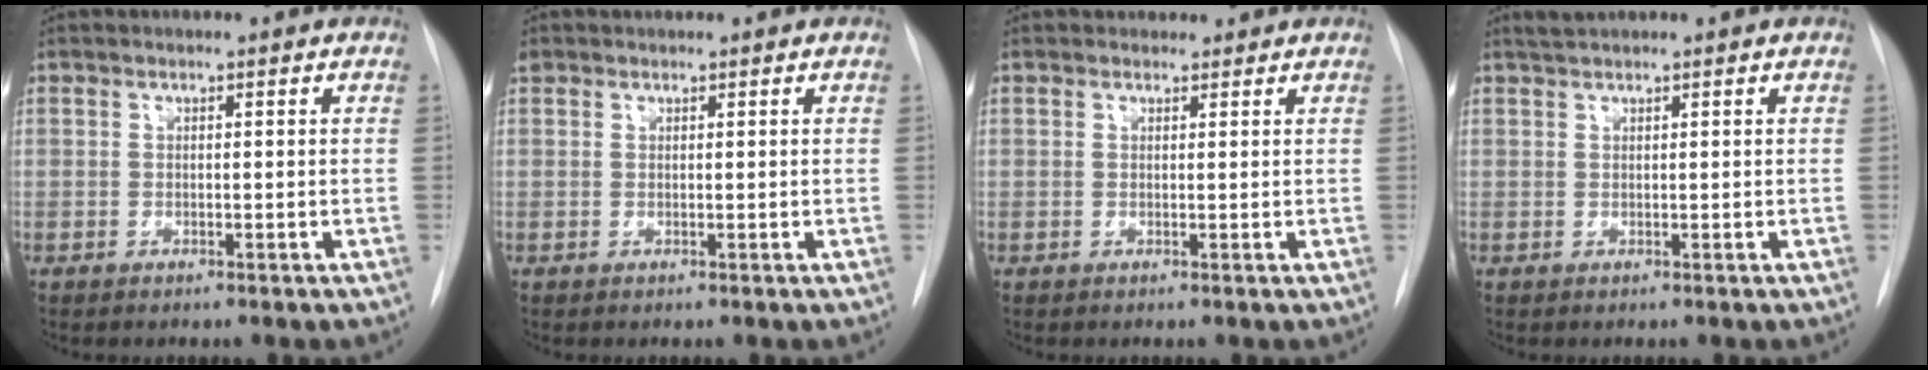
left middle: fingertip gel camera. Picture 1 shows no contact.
{"total": 0.9, "force": [0.8, 0.5, 0.0], "torque": [-0.005, 0.016, 0.015]}
{"total": 1.3, "force": [1.1, 0.6, -0.2], "torque": [-0.001, 0.005, 0.015]}
{"total": 1.1, "force": [1.1, -0.2, 0.3], "torque": [-0.010, 0.007, 0.025]}